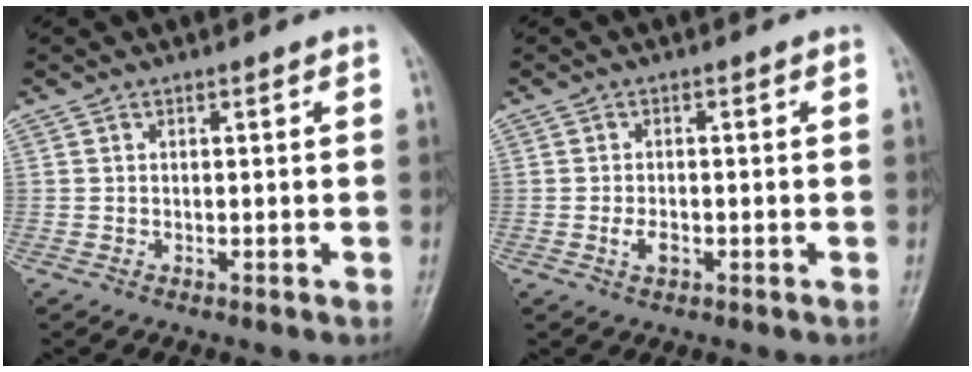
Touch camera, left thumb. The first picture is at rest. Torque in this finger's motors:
{"motor_torque": [-0.19, 0.30, 0.33, 0.05, 0.01]}